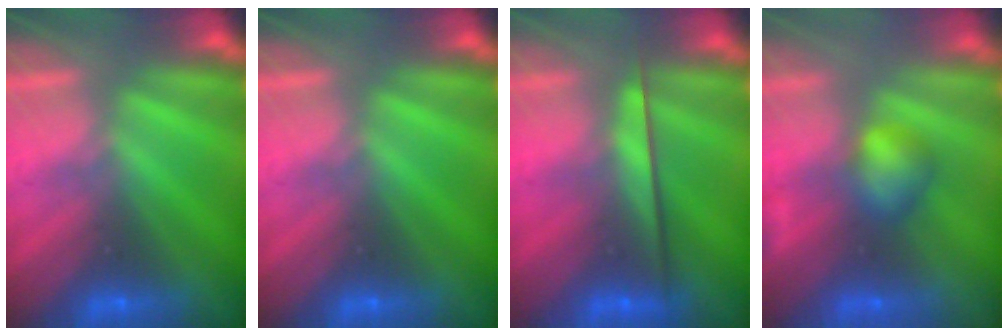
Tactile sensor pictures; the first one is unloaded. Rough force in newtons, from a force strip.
{"total": 0.0}
{"total": 2.3}
{"total": 2.7}